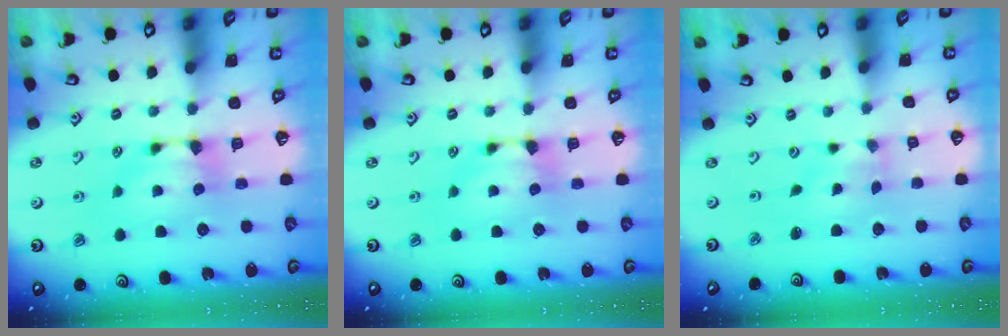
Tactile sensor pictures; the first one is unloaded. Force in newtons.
{"total": 0.0}
{"total": 2.6, "press": 2.4, "slide": 1.0}